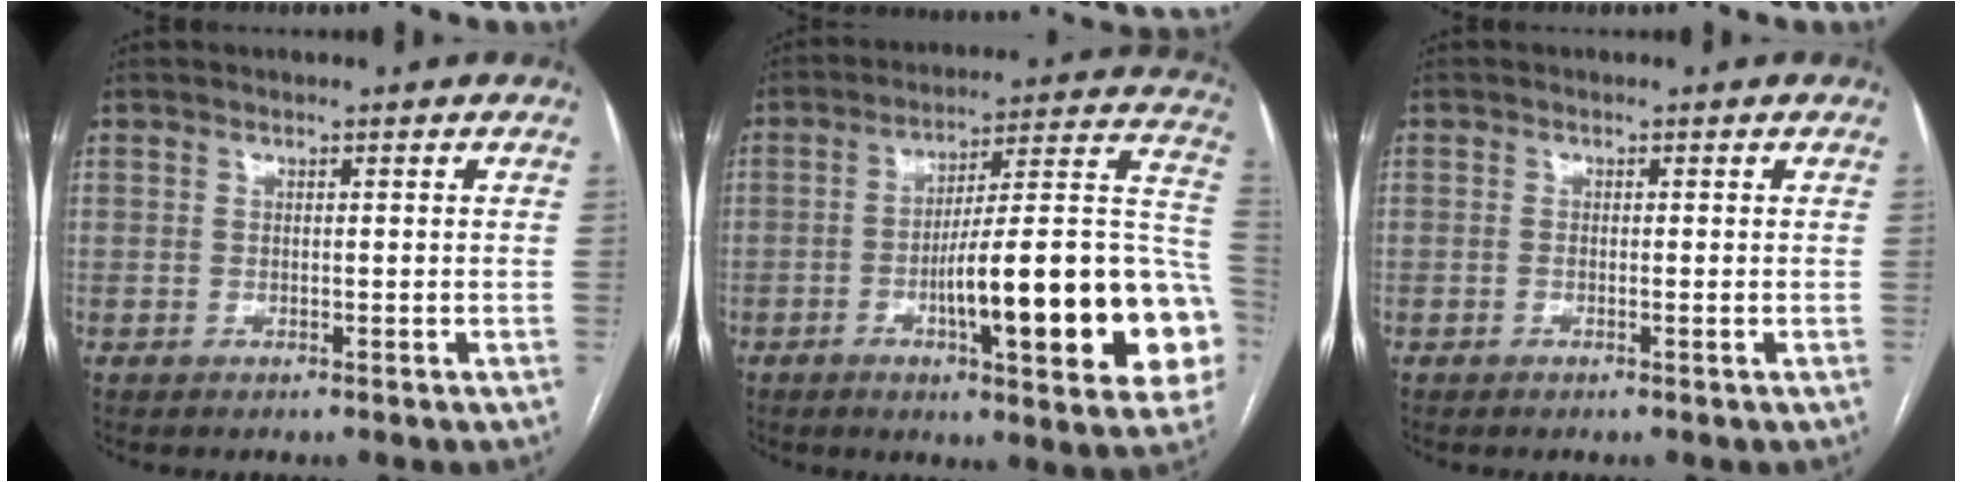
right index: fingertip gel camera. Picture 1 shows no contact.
{"total": 25.6, "force": [-6.6, 3.7, 24.4], "torque": [-0.255, 0.018, -0.087]}
{"total": 0.5, "force": [-0.3, 0.0, 0.5], "torque": [-0.008, 0.000, -0.003]}